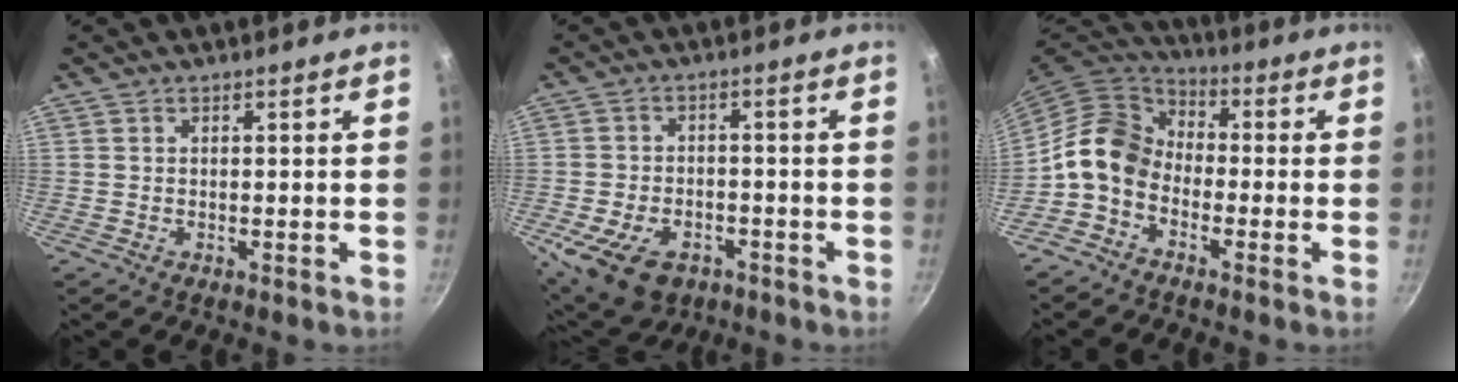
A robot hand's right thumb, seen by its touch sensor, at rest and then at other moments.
{"total": 12.1, "force": [-5.4, 7.8, 7.5], "torque": [-0.121, 0.011, -0.082]}
{"total": 10.5, "force": [-2.9, 7.8, 6.3], "torque": [-0.094, 0.046, -0.082]}